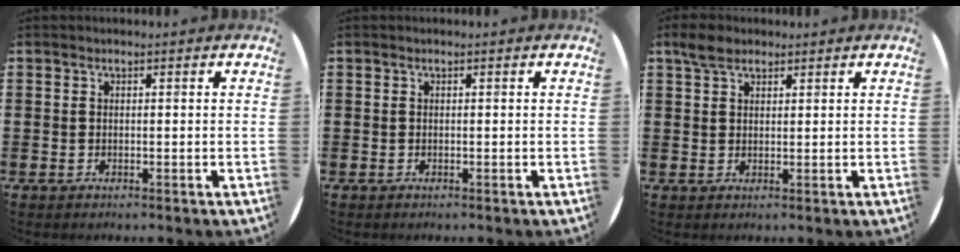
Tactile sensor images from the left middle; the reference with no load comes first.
{"total": 0.0}
{"total": 3.0, "force": [2.3, 1.4, 1.2], "torque": [-0.020, 0.004, 0.043]}